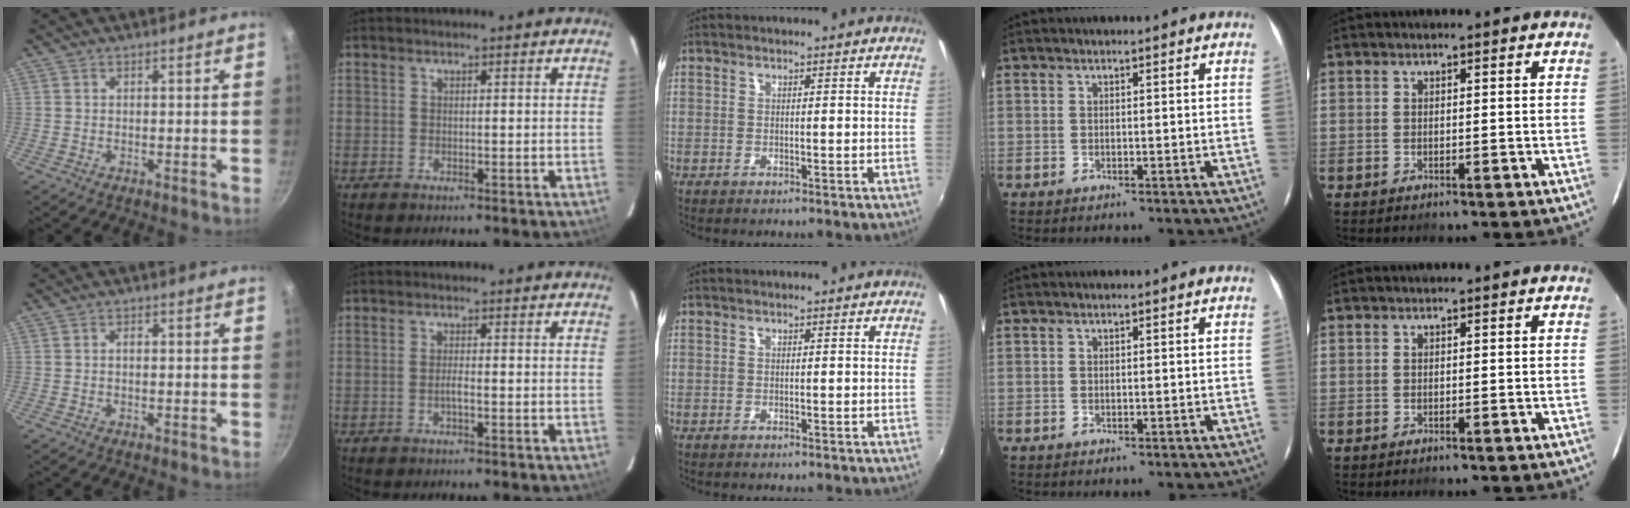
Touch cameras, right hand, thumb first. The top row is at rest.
{"thumb": {"total": 0.9, "force": [0.0, 0.6, 0.7], "torque": [-0.012, 0.005, -0.002]}, "index": {"total": 1.4, "force": [-0.7, 0.0, 1.2], "torque": [-0.024, -0.001, -0.013]}}